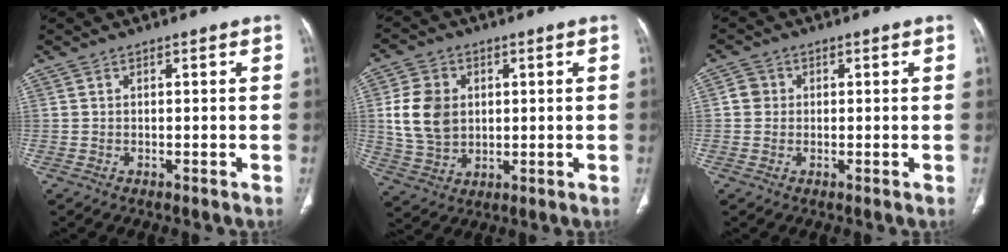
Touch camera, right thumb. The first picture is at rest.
{"total": 10.5, "force": [1.7, 8.2, 6.4], "torque": [-0.102, -0.004, 0.039]}
{"total": 2.6, "force": [0.3, 2.4, 0.8], "torque": [0.000, 0.005, 0.003]}